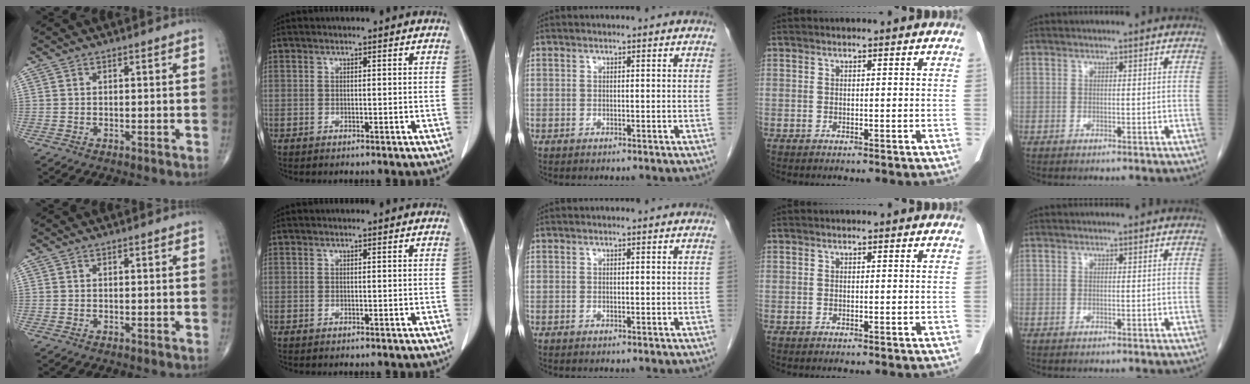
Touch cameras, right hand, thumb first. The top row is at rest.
{}